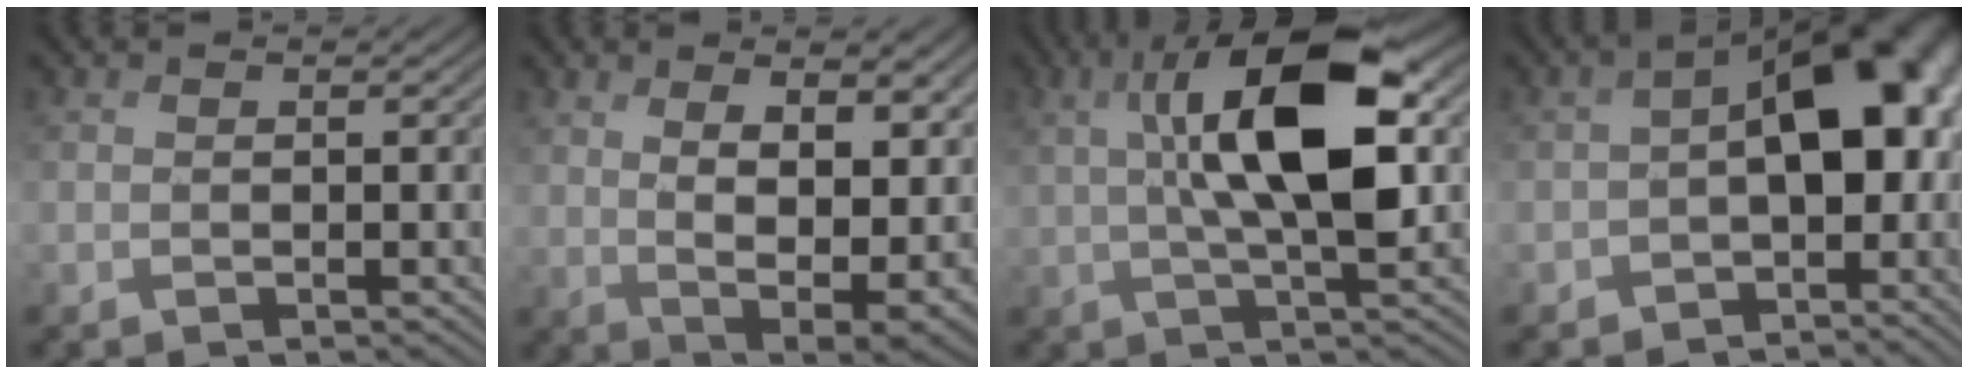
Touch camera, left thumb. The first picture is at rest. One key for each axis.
{"total": 13.2, "fx": 3.7, "fy": 6.6, "fz": 10.8, "tx": -0.168, "ty": -0.004, "tz": 0.063}
{"total": 12.6, "fx": 2.3, "fy": 4.1, "fz": 11.7, "tx": -0.213, "ty": 0.009, "tz": 0.037}
{"total": 12.8, "fx": -1.6, "fy": 8.1, "fz": 9.9, "tx": -0.135, "ty": -0.008, "tz": -0.029}